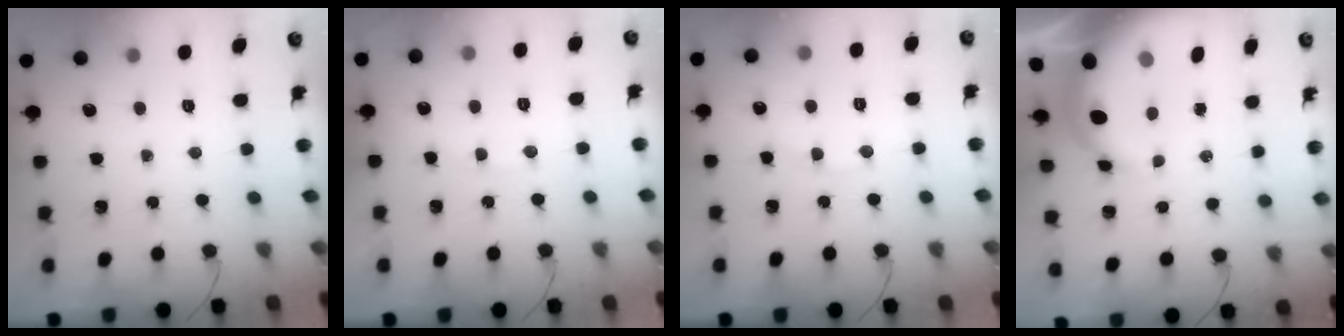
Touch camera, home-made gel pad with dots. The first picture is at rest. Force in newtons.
{"total": 7.5, "press": 7.4, "slide": 1.5}
{"total": 6.6, "press": 6.4, "slide": 1.5}
{"total": 7.8, "press": 7.5, "slide": 1.9}